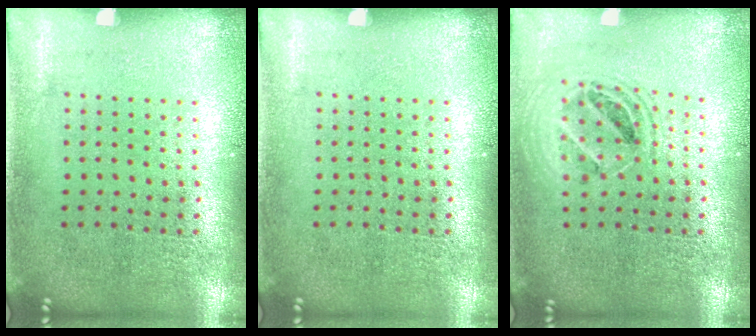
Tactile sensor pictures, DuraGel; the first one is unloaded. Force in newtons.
{"total": 0.0}
{"total": 1.4, "press": 1.3, "slide": 0.6}